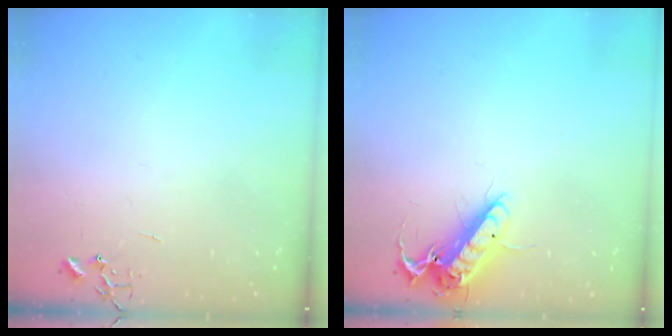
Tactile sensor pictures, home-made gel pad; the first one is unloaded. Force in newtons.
{"total": 14.3, "press": 14.2, "slide": 1.9}